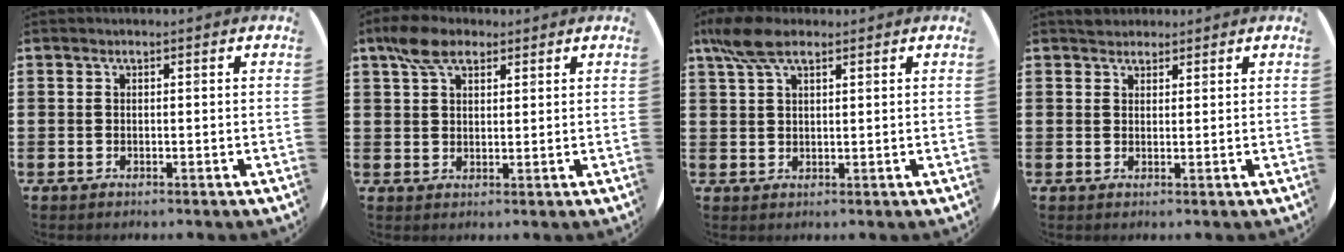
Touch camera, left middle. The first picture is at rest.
{"total": 5.2, "force": [3.6, 2.8, 2.6], "torque": [-0.052, 0.007, 0.065]}
{"total": 5.3, "force": [3.5, 2.1, 3.4], "torque": [-0.067, 0.001, 0.063]}
{"total": 1.8, "force": [1.7, 0.6, -0.2], "torque": [0.010, 0.002, 0.032]}